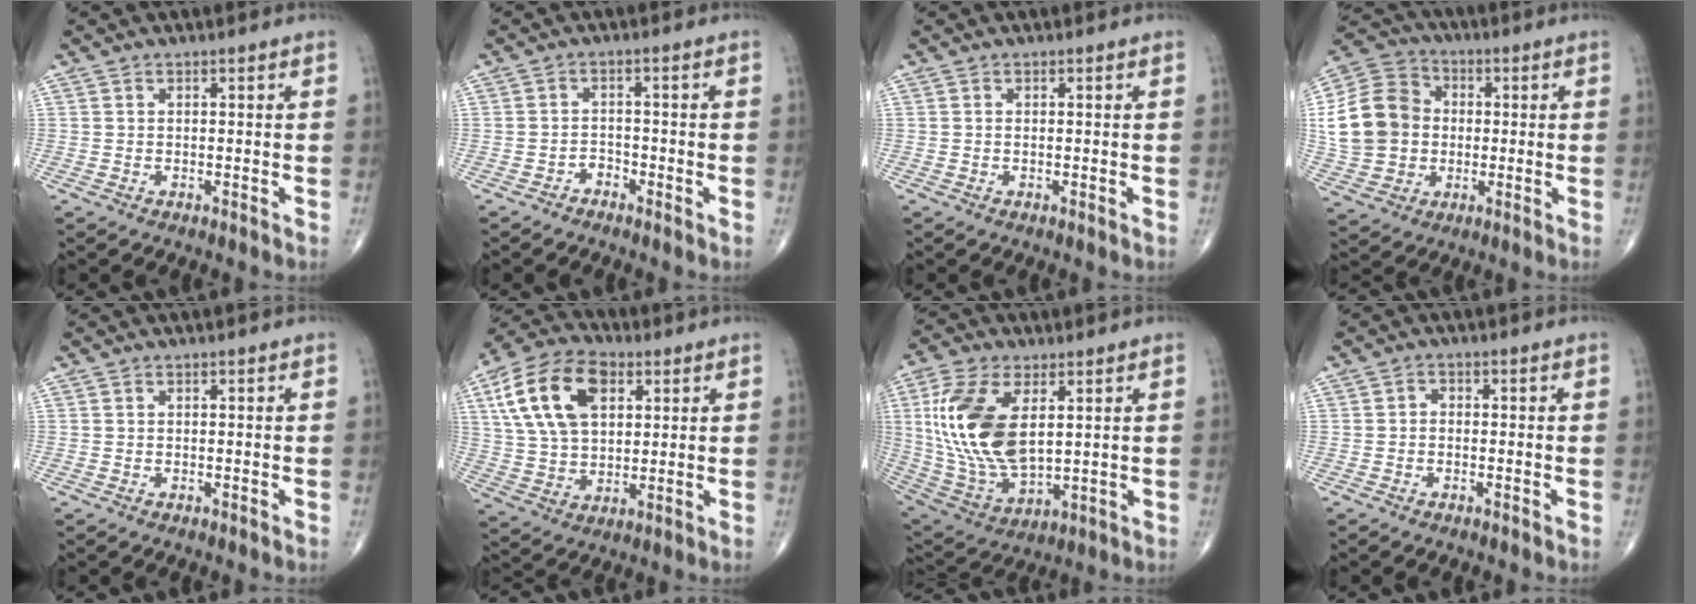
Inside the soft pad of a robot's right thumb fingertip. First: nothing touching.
{"total": 1.8, "force": [-1.5, 1.0, 0.3], "torque": [0.003, 0.006, -0.031]}
{"total": 0.0}
{"total": 15.9, "force": [0.6, 13.5, 8.4], "torque": [-0.153, 0.026, 0.013]}
{"total": 0.0}
{"total": 17.6, "force": [6.1, 10.7, 12.6], "torque": [-0.222, 0.002, 0.109]}
{"total": 18.9, "force": [4.1, 10.0, 15.6], "torque": [-0.318, -0.021, 0.087]}
{"total": 1.2, "force": [-0.3, 1.0, 0.7], "torque": [-0.001, 0.005, -0.010]}